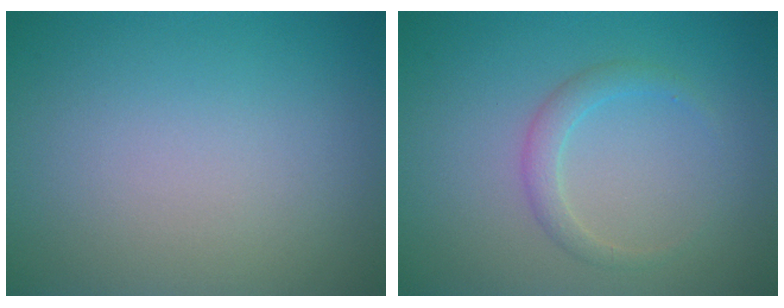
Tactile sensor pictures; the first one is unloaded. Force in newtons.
{"total": 1.7, "press": 1.7, "slide": 0.2}